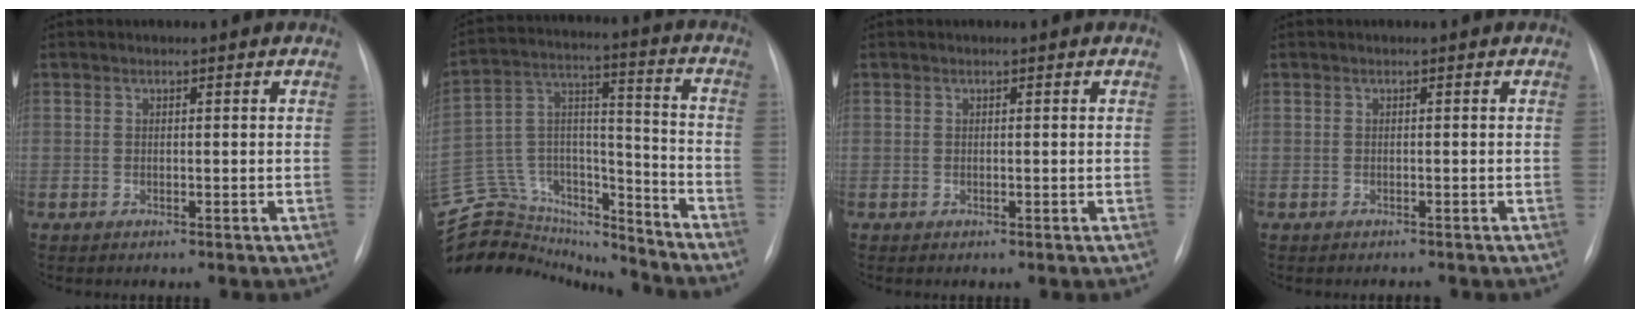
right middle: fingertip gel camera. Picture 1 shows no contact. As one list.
[{"total": 27.7, "force": [-25.5, 7.8, 7.8], "torque": [-0.199, 0.032, -0.398]}, {"total": 0.0}, {"total": 0.8, "force": [-0.7, 0.2, 0.1], "torque": [-0.005, -0.003, -0.009]}]